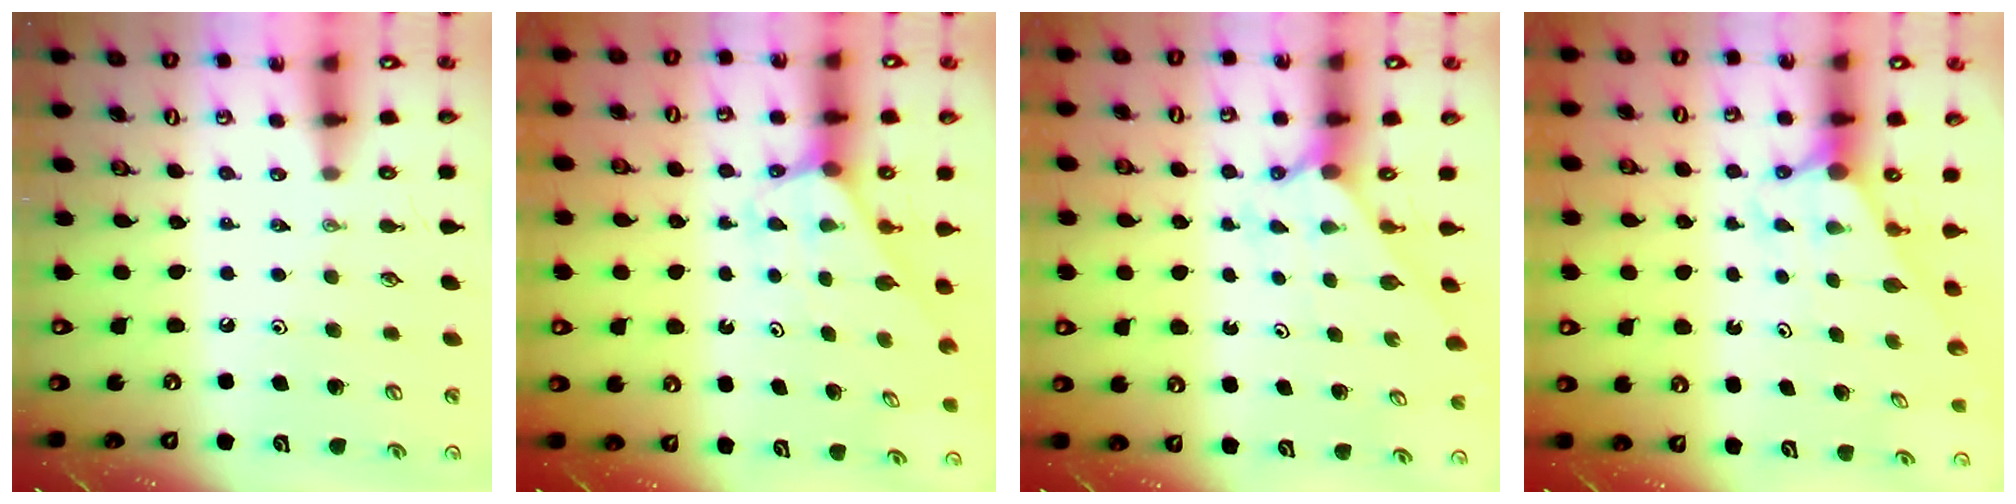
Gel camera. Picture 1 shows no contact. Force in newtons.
{"total": 2.4, "press": 2.4, "slide": 0.2}
{"total": 2.0, "press": 2.0, "slide": 0.2}
{"total": 2.9, "press": 2.9, "slide": 0.0}